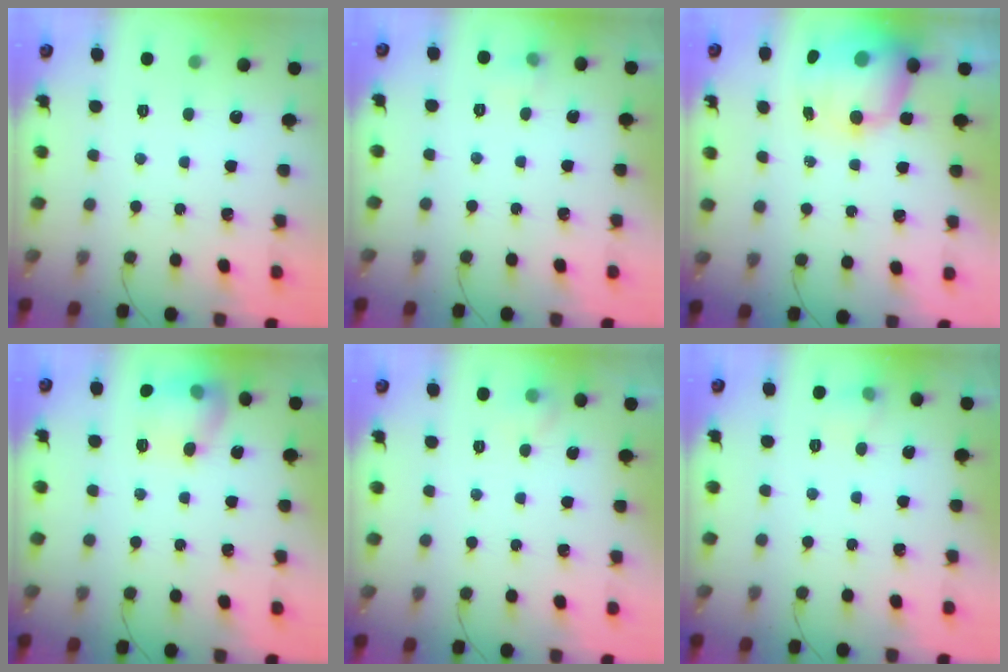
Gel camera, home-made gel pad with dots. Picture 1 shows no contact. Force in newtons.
{"total": 4.0, "press": 3.7, "slide": 1.3}
{"total": 13.0, "press": 12.6, "slide": 3.5}
{"total": 12.2, "press": 12.2, "slide": 0.8}
{"total": 5.3, "press": 5.1, "slide": 1.2}
{"total": 5.7, "press": 5.4, "slide": 1.8}